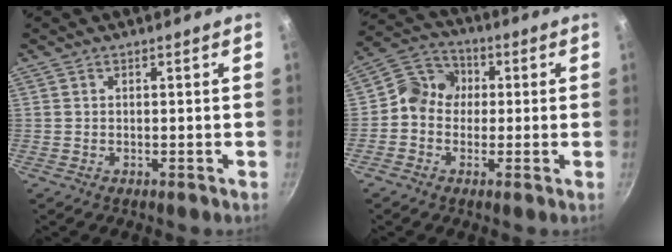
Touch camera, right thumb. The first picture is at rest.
{"total": 7.7, "force": [-0.1, 6.9, 3.4], "torque": [-0.032, 0.022, -0.028]}